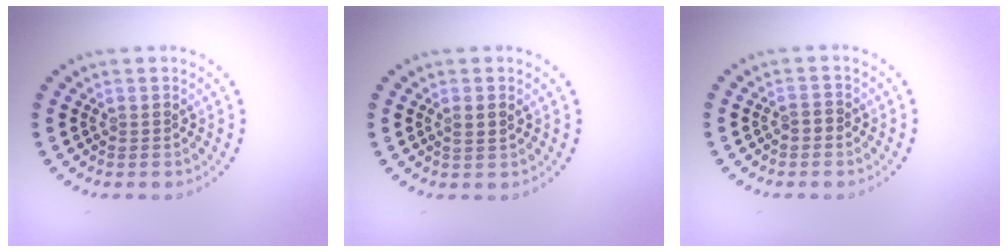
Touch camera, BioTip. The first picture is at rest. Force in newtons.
{"total": 1.2, "press": 1.1, "slide": 0.4}
{"total": 0.8, "press": 0.8, "slide": 0.2}